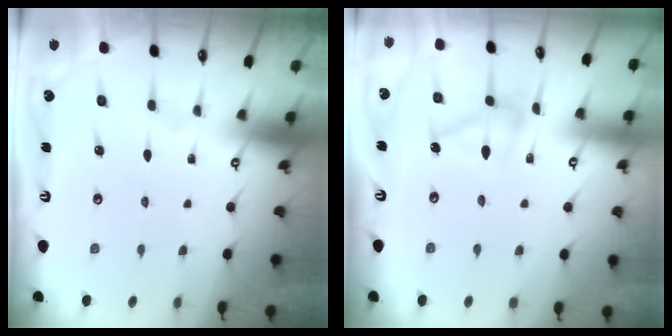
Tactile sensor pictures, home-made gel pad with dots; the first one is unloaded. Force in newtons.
{"total": 11.8, "press": 11.8, "slide": 0.3}